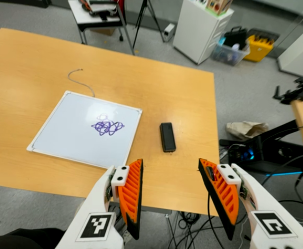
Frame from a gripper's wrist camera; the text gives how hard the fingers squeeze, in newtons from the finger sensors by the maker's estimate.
{"total": 0.0}